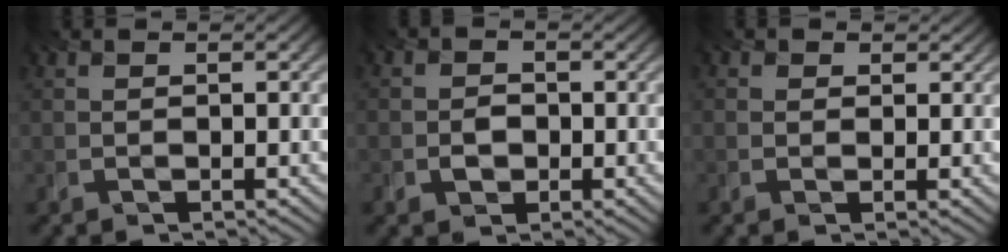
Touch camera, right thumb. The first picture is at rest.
{"total": 2.1, "force": [-0.5, 1.9, 0.7], "torque": [-0.009, -0.004, -0.013]}
{"total": 1.2, "force": [0.6, 1.0, 0.1], "torque": [0.002, -0.005, 0.005]}